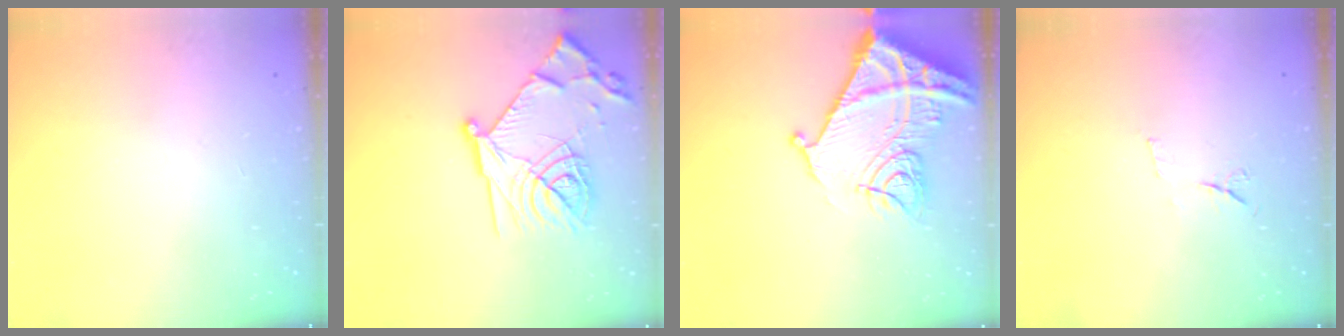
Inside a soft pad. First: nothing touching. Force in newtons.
{"total": 21.2, "press": 21.2, "slide": 1.8}
{"total": 18.1, "press": 18.0, "slide": 1.9}
{"total": 6.2, "press": 6.2, "slide": 0.9}